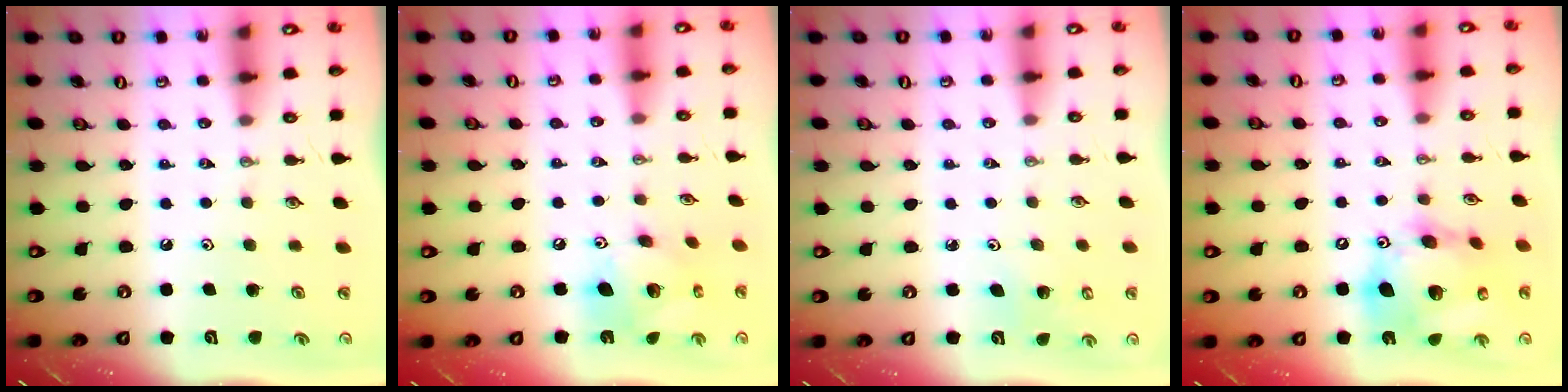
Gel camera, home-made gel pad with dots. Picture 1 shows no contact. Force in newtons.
{"total": 14.0, "press": 13.9, "slide": 1.1}
{"total": 4.0, "press": 3.9, "slide": 0.5}
{"total": 19.2, "press": 19.0, "slide": 3.2}